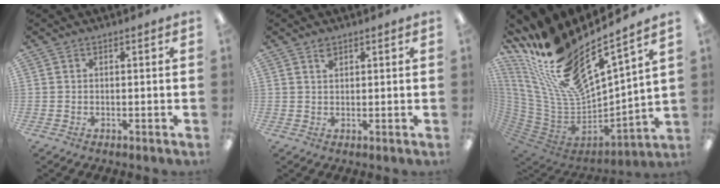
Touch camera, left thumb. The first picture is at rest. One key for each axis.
{"total": 1.9, "fx": 1.4, "fy": 1.0, "fz": 0.8, "tx": -0.011, "ty": -0.005, "tz": 0.025}
{"total": 18.7, "fx": 13.7, "fy": 5.3, "fz": 11.7, "tx": -0.244, "ty": -0.122, "tz": 0.239}